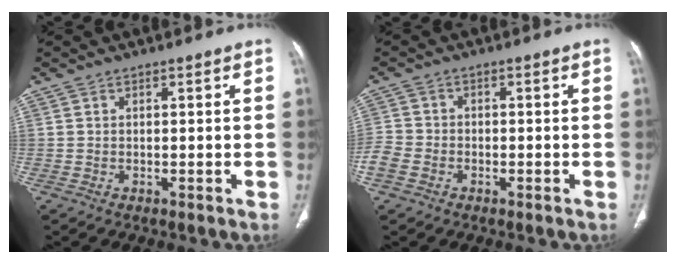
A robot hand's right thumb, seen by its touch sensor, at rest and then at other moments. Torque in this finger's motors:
{"motor_torque": [2.50, 2.21, 1.82, -0.95, 0.24]}